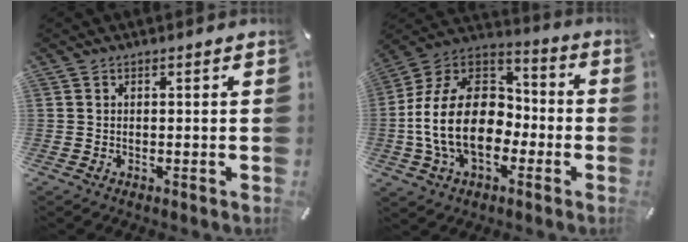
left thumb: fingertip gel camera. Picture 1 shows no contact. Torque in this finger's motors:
{"motor_torque": [0.89, 2.95, 1.65, -0.67, 0.83]}